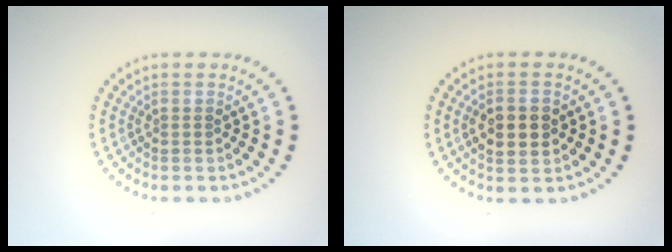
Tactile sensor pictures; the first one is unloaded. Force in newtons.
{"total": 3.8, "press": 3.8, "slide": 0.3}